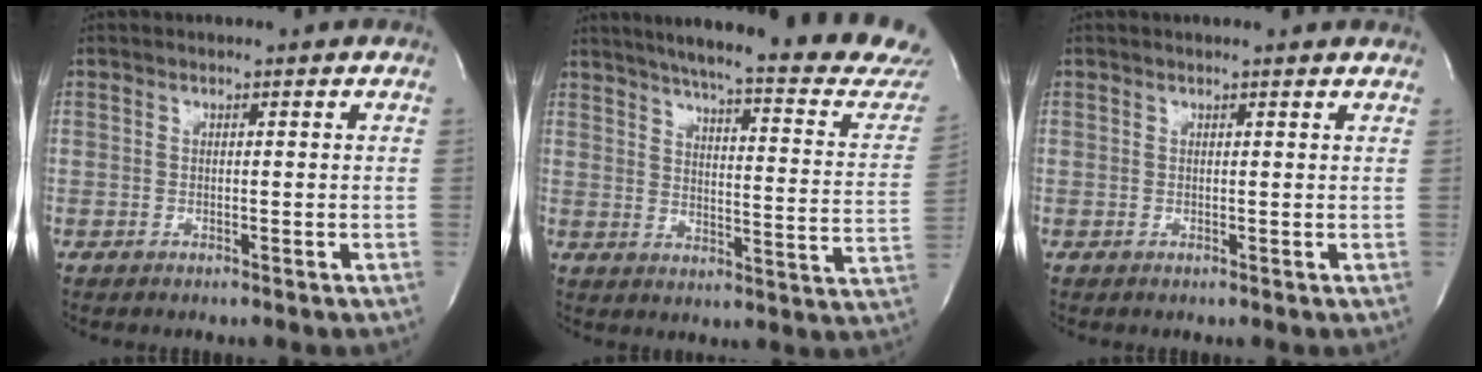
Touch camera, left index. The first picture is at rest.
{"total": 27.6, "force": [24.9, 1.2, 11.8], "torque": [-0.181, -0.096, 0.300]}
{"total": 2.4, "force": [2.3, 0.1, 0.6], "torque": [-0.014, 0.002, 0.017]}